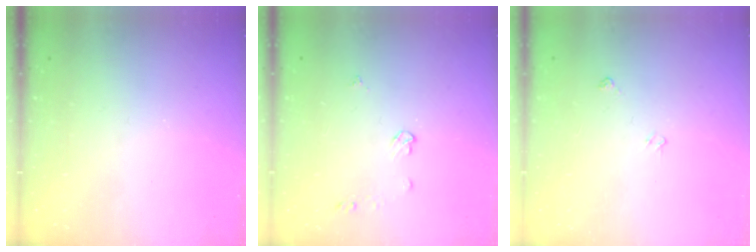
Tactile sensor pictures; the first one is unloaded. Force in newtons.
{"total": 3.9, "press": 3.8, "slide": 0.6}
{"total": 3.7, "press": 3.7, "slide": 0.6}